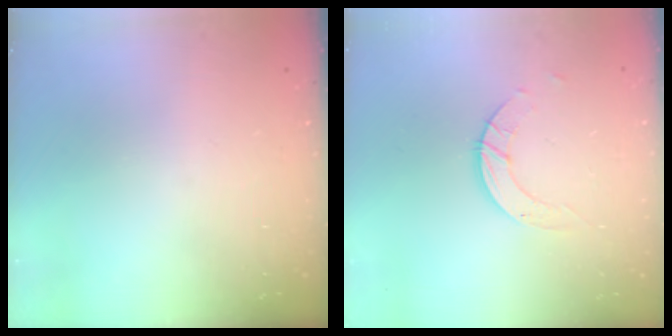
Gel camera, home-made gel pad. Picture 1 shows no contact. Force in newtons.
{"total": 5.1, "press": 5.1, "slide": 0.2}